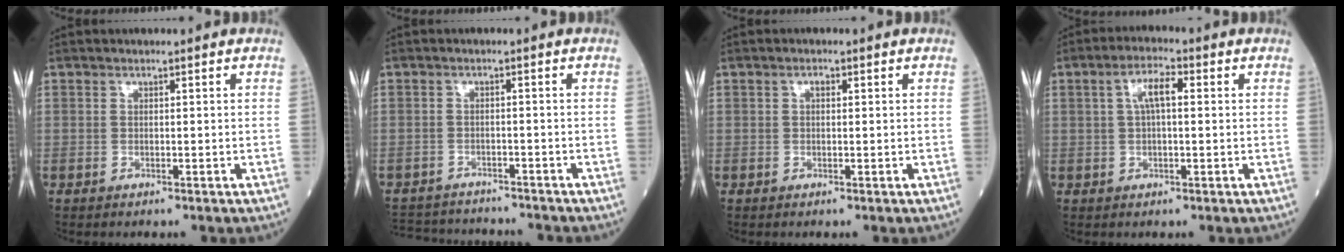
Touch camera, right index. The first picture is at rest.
{"total": 10.5, "force": [-9.8, 2.9, 2.4], "torque": [-0.051, 0.004, -0.136]}
{"total": 0.9, "force": [0.3, 0.4, 0.7], "torque": [-0.015, 0.001, 0.003]}
{"total": 4.7, "force": [1.0, 1.3, 4.4], "torque": [-0.086, 0.017, 0.019]}